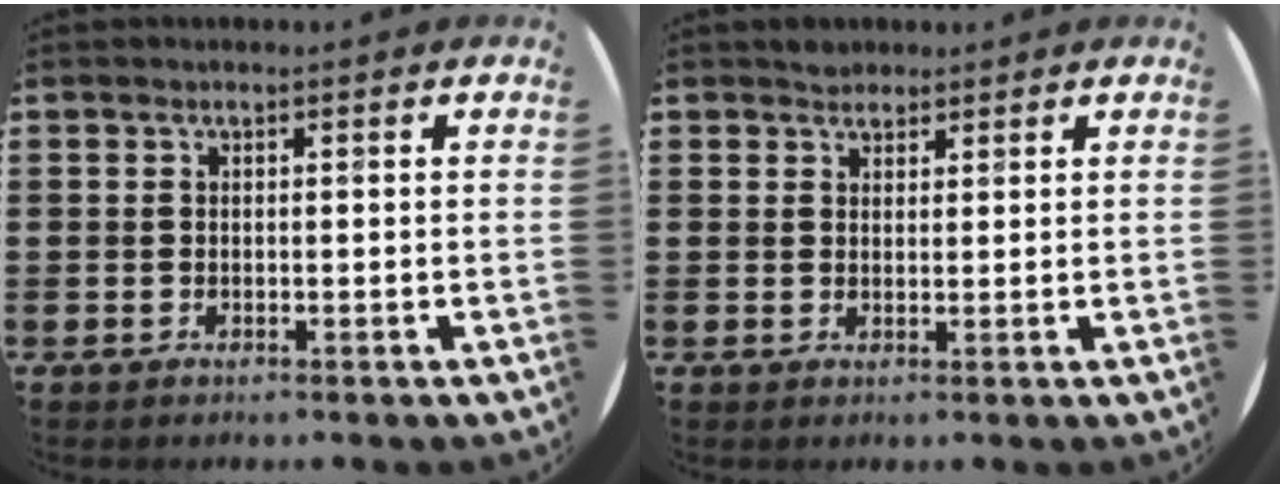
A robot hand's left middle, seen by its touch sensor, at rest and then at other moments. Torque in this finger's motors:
{"motor_torque": [0.25, -0.23, 0.02, 0.01]}